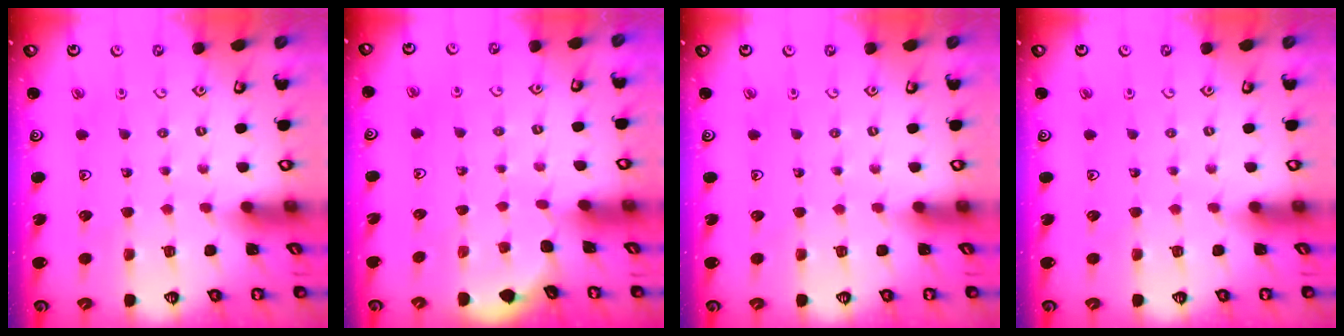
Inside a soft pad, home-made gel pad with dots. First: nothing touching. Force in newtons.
{"total": 1.3, "press": 1.3, "slide": 0.1}
{"total": 0.0}
{"total": 0.0}